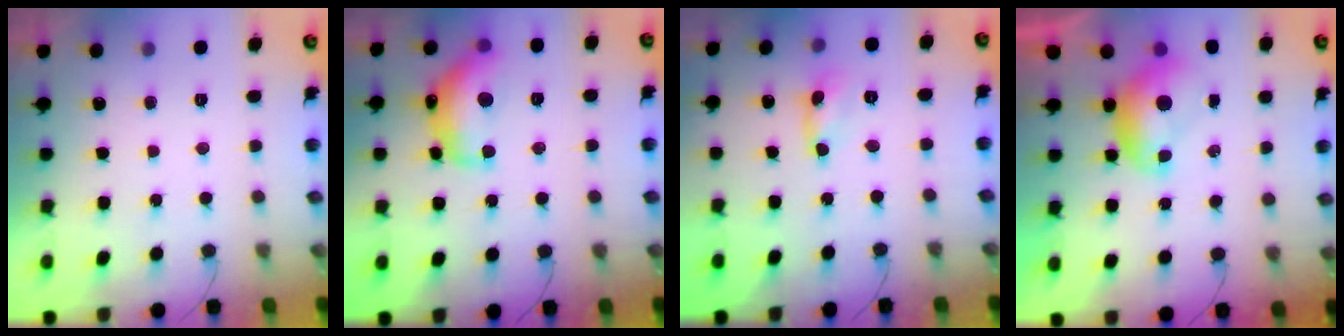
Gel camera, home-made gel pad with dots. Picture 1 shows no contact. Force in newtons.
{"total": 15.9, "press": 15.9, "slide": 1.0}
{"total": 1.0, "press": 1.0, "slide": 0.1}
{"total": 7.4, "press": 7.4, "slide": 0.1}